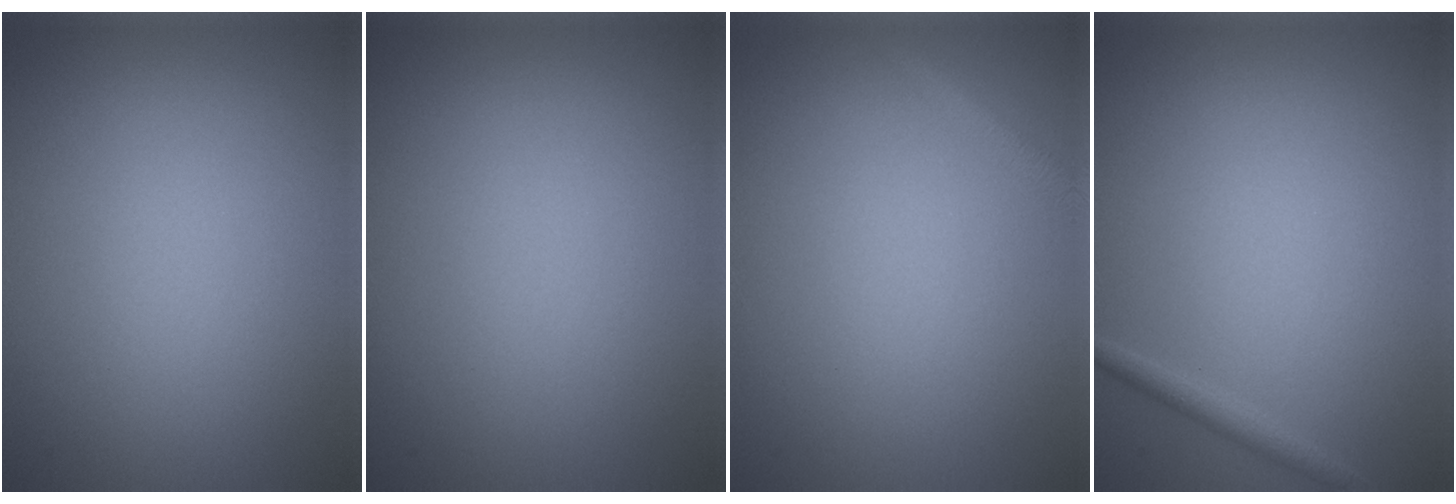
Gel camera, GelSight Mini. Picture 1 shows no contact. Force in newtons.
{"total": 0.0}
{"total": 1.4, "press": 1.4, "slide": 0.1}
{"total": 1.1, "press": 1.1, "slide": 0.0}